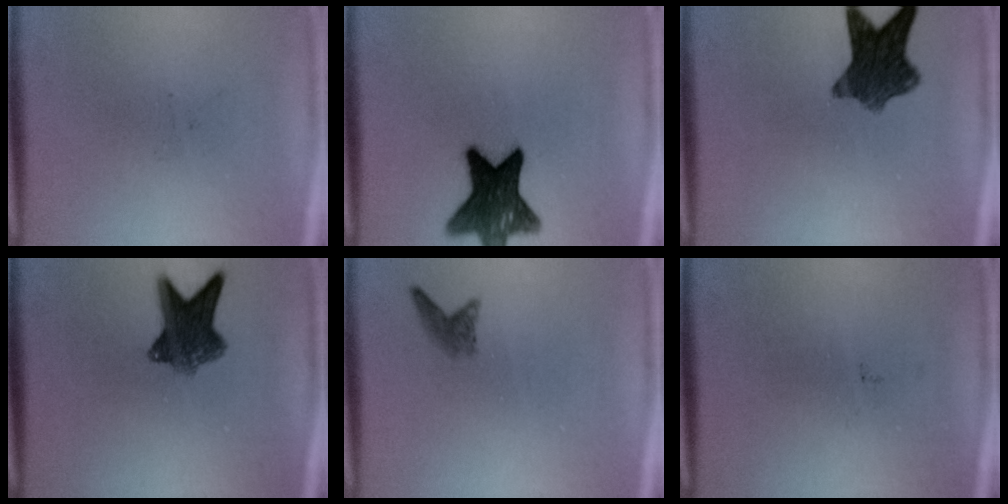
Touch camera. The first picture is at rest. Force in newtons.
{"total": 13.1}
{"total": 8.5}
{"total": 7.7}
{"total": 1.5}
{"total": 0.0}